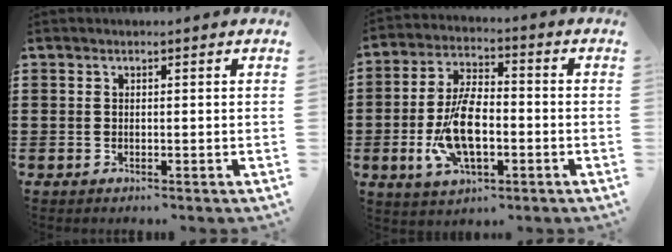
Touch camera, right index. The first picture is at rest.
{"total": 10.0, "force": [-2.1, 4.8, 8.5], "torque": [-0.185, -0.001, -0.041]}